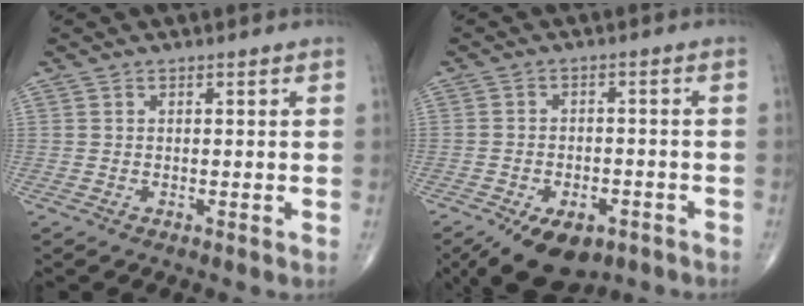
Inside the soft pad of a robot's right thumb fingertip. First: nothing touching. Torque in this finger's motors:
{"motor_torque": [2.99, 2.02, 0.48, -0.76, 0.08]}